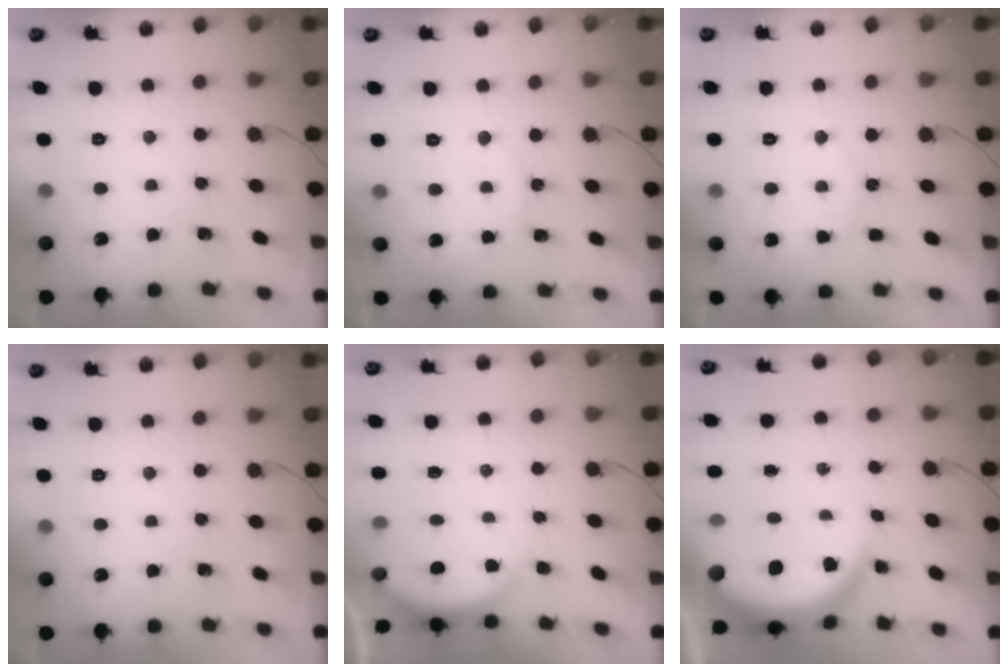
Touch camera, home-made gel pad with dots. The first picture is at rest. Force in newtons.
{"total": 5.7, "press": 5.7, "slide": 0.4}
{"total": 7.7, "press": 7.7, "slide": 0.6}
{"total": 0.0}
{"total": 1.6, "press": 1.5, "slide": 0.6}
{"total": 8.6, "press": 8.5, "slide": 1.1}